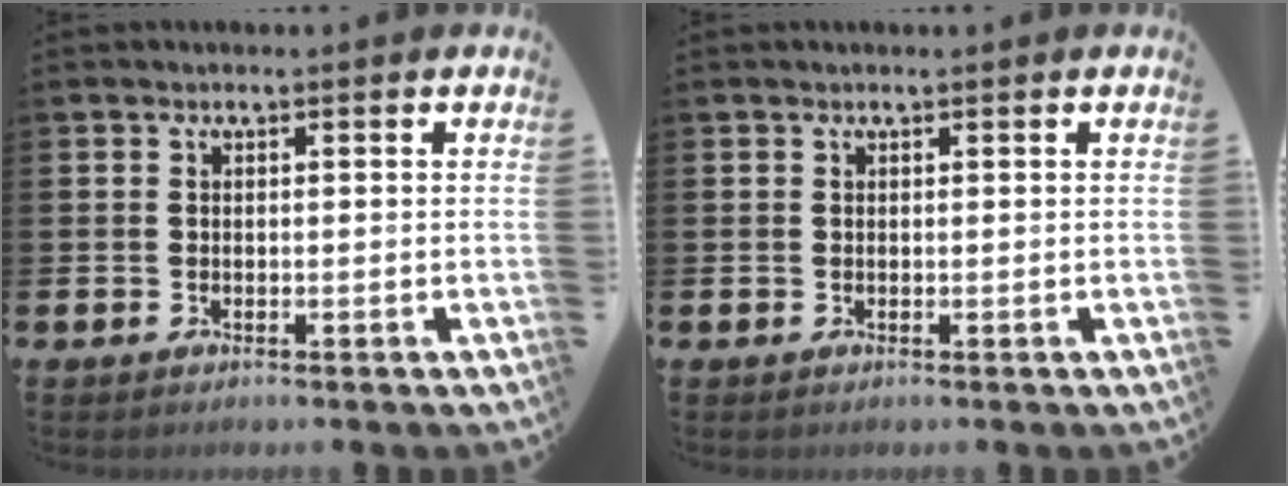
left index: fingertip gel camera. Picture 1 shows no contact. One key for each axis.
{"total": 0.0}